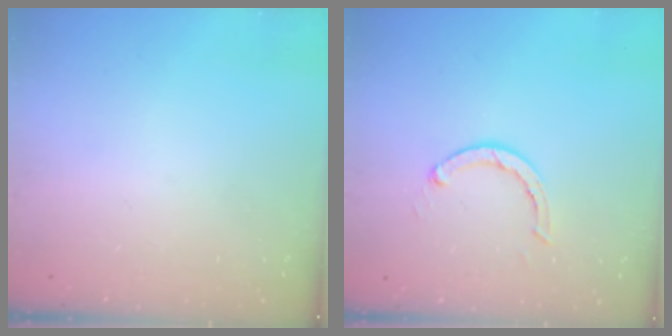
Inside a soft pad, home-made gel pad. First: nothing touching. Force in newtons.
{"total": 2.9, "press": 2.9, "slide": 0.5}